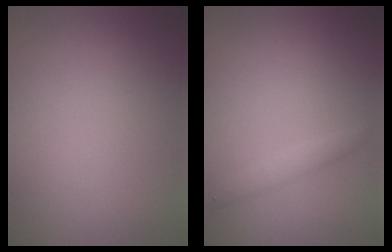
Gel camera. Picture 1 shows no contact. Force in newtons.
{"total": 1.2, "press": 1.2, "slide": 0.0}